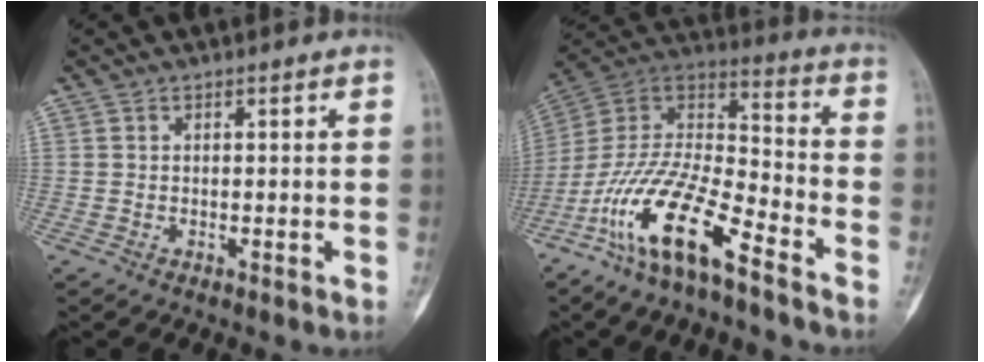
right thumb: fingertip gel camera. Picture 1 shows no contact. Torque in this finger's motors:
{"motor_torque": [0.34, 0.25, 1.60, -1.17, 0.23]}